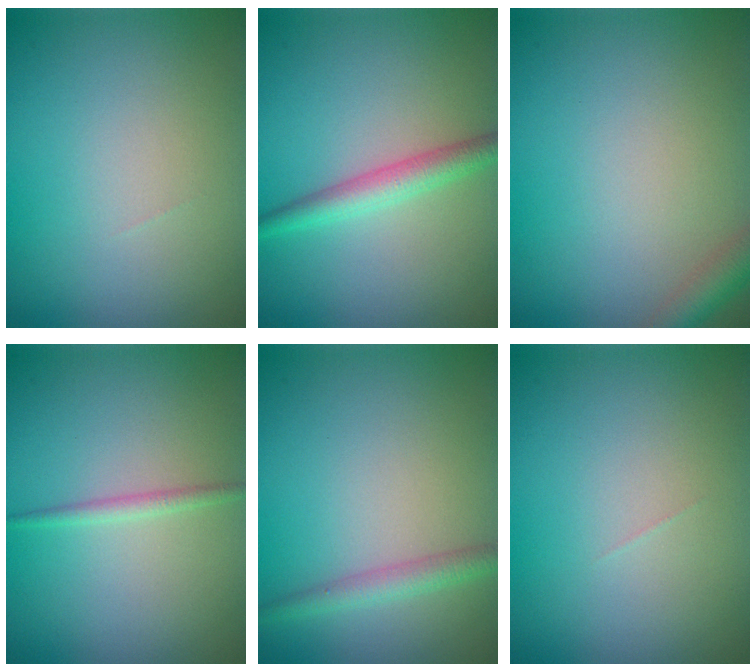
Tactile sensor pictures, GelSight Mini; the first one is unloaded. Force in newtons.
{"total": 2.6, "press": 2.6, "slide": 0.1}
{"total": 2.3, "press": 2.3, "slide": 0.1}
{"total": 1.0, "press": 1.0, "slide": 0.0}
{"total": 2.0, "press": 2.0, "slide": 0.1}
{"total": 0.0}